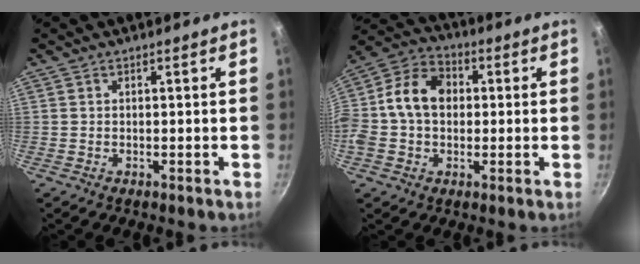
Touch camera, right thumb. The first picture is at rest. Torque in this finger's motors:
{"motor_torque": [2.08, 2.23, 1.08, -0.47, 0.15]}